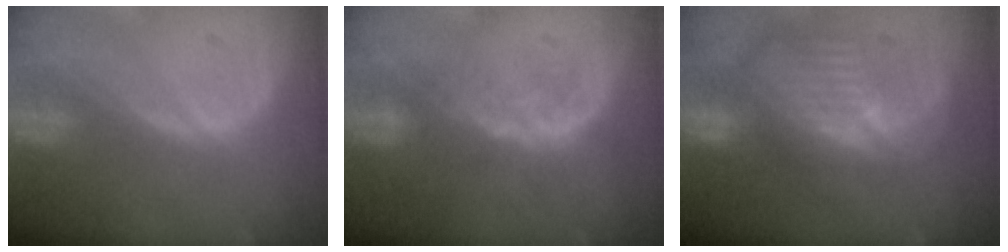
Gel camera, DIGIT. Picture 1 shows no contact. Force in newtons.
{"total": 4.1, "press": 3.5, "slide": 2.1}
{"total": 10.6, "press": 9.5, "slide": 4.7}